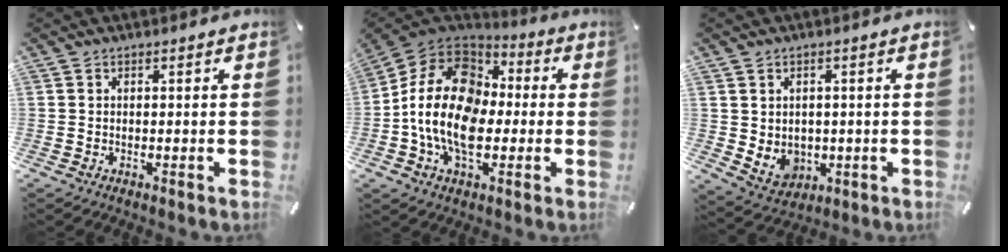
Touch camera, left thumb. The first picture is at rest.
{"total": 17.3, "force": [-3.2, 12.7, 11.2], "torque": [-0.237, 0.022, -0.062]}
{"total": 5.5, "force": [1.1, 5.2, 1.6], "torque": [-0.028, -0.017, 0.020]}